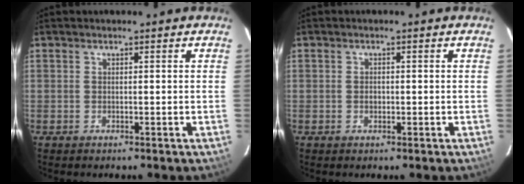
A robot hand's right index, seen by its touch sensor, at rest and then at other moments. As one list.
[{"total": 0.9, "force": [0.0, 0.7, 0.5], "torque": [-0.008, 0.002, 0.000]}]